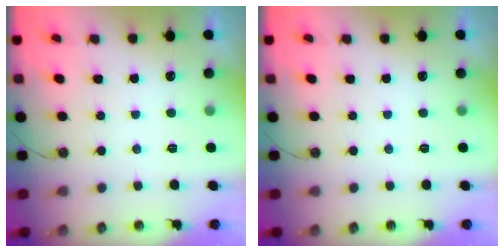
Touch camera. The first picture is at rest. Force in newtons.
{"total": 0.0}